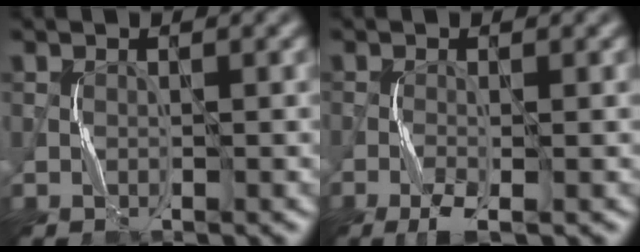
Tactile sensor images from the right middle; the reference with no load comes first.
{"total": 2.1, "force": [-1.2, 0.2, 1.7], "torque": [-0.039, 0.001, -0.025]}